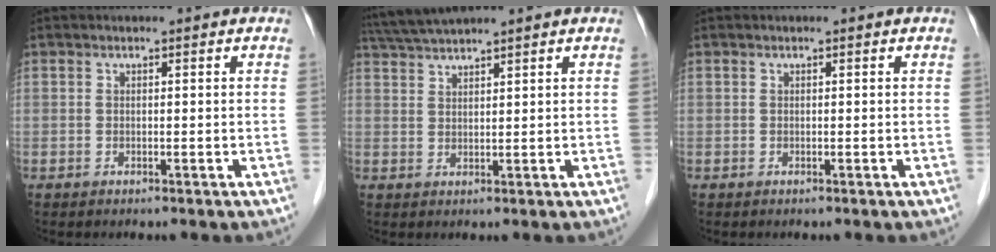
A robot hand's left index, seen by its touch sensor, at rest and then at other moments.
{"total": 5.5, "force": [5.0, -1.0, 2.1], "torque": [-0.045, 0.027, 0.097]}
{"total": 0.0}